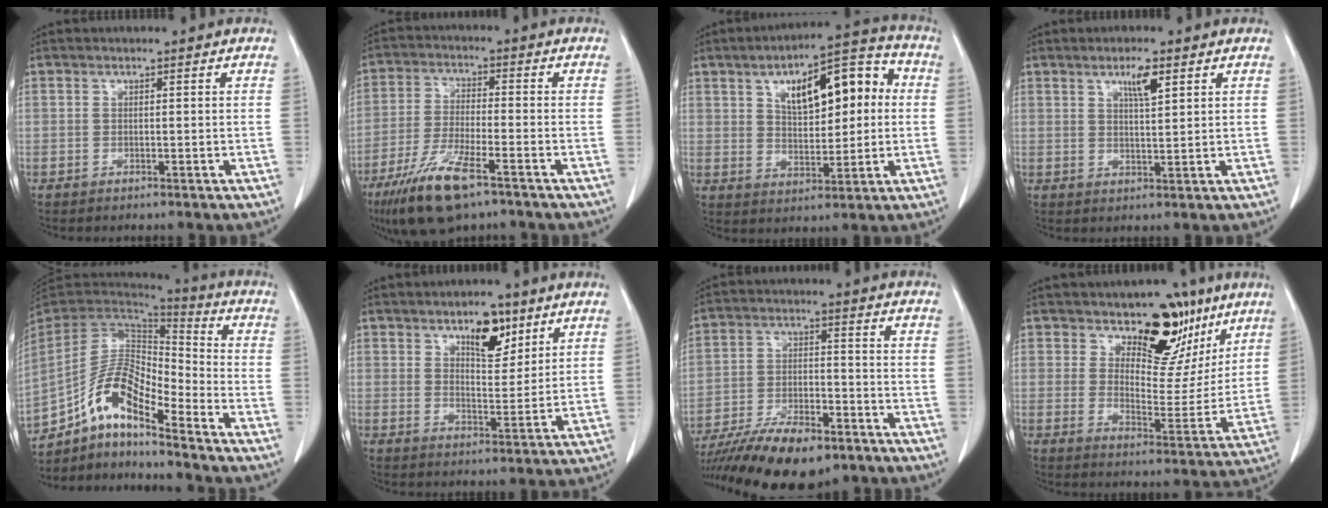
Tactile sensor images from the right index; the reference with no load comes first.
{"total": 11.4, "force": [-7.3, 2.3, 8.4], "torque": [-0.170, -0.024, -0.129]}
{"total": 14.4, "force": [3.6, 6.2, 12.5], "torque": [-0.177, 0.041, 0.061]}
{"total": 3.9, "force": [2.2, 0.6, 3.2], "torque": [-0.057, -0.001, 0.039]}
{"total": 12.8, "force": [-8.3, 3.5, 9.2], "torque": [-0.181, 0.027, -0.151]}
{"total": 7.1, "force": [4.4, 2.9, 4.8], "torque": [-0.074, 0.000, 0.071]}
{"total": 15.9, "force": [-12.0, 4.9, 9.1], "torque": [-0.167, -0.012, -0.201]}
{"total": 12.9, "force": [8.5, 6.6, 7.1], "torque": [-0.076, -0.009, 0.133]}